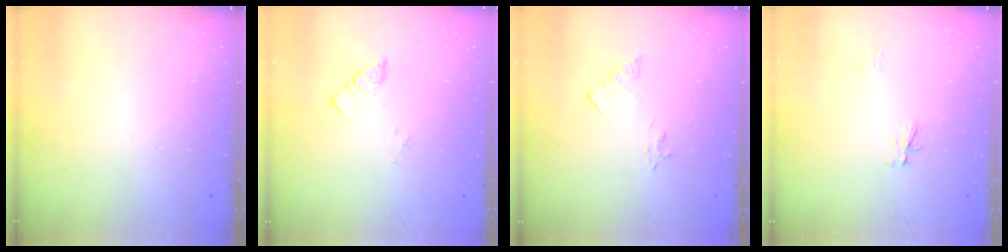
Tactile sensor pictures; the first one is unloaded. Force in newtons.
{"total": 2.2, "press": 2.2, "slide": 0.2}
{"total": 2.1, "press": 2.1, "slide": 0.3}
{"total": 3.0, "press": 3.0, "slide": 0.4}